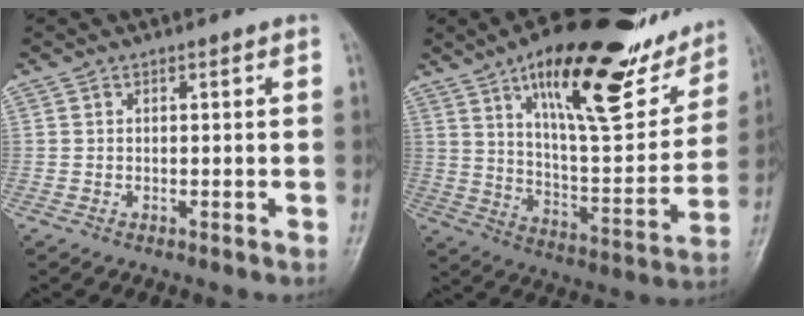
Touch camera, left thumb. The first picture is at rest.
{"total": 27.8, "force": [16.1, 9.6, 20.5], "torque": [-0.256, -0.044, 0.253]}